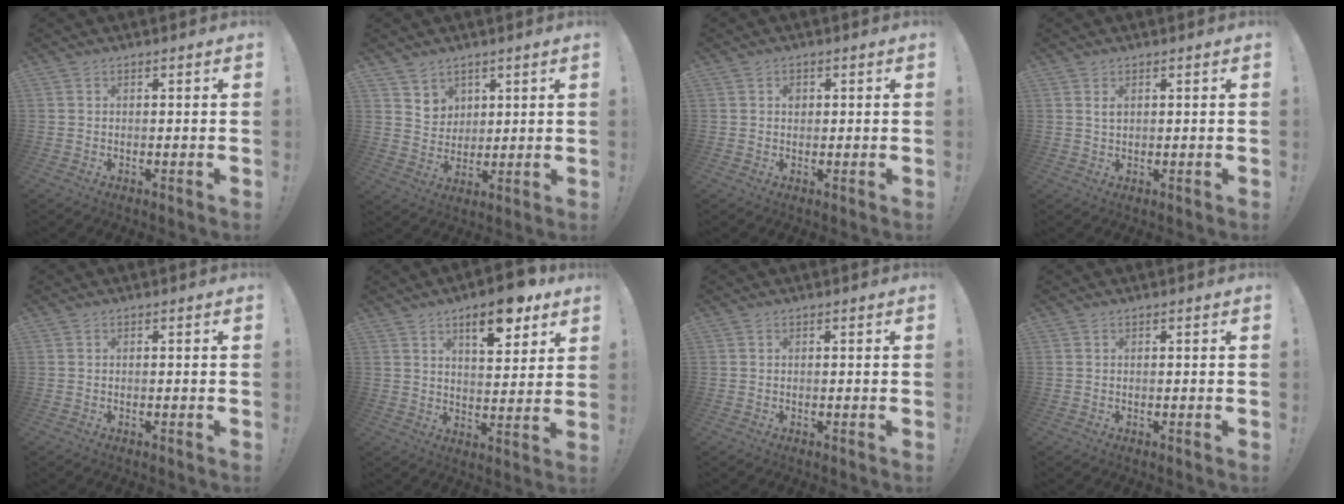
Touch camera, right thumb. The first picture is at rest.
{"total": 6.4, "force": [4.4, 4.6, 0.5], "torque": [-0.001, -0.039, 0.085]}
{"total": 1.4, "force": [0.3, 1.2, 0.6], "torque": [0.003, -0.002, 0.002]}
{"total": 1.4, "force": [0.7, 0.6, 1.0], "torque": [-0.017, -0.001, 0.011]}
{"total": 0.0}
{"total": 11.9, "force": [7.4, 4.2, 8.2], "torque": [-0.109, -0.038, 0.121]}
{"total": 0.0}
{"total": 0.0}